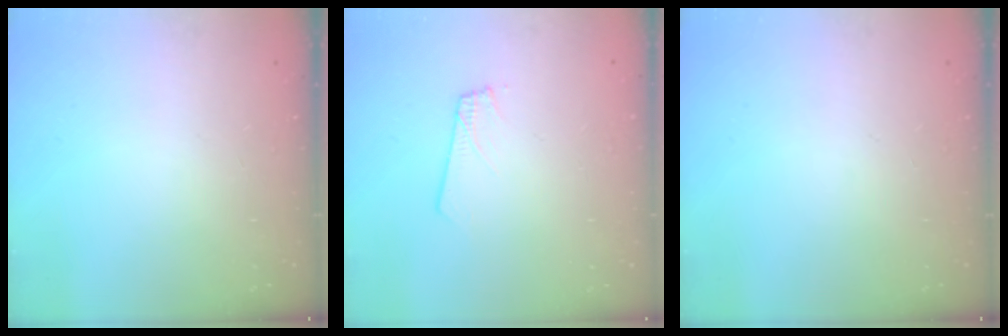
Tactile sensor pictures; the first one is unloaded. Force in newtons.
{"total": 1.8, "press": 1.8, "slide": 0.1}
{"total": 0.0}